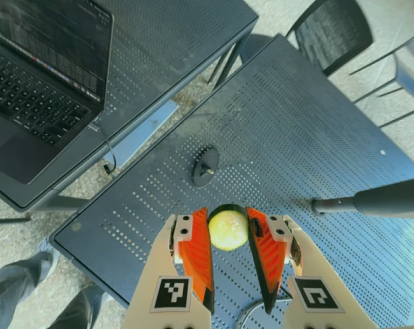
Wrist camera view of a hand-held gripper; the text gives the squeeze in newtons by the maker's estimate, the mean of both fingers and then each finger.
{"total": 11.2, "left": 11.8, "right": 10.6}